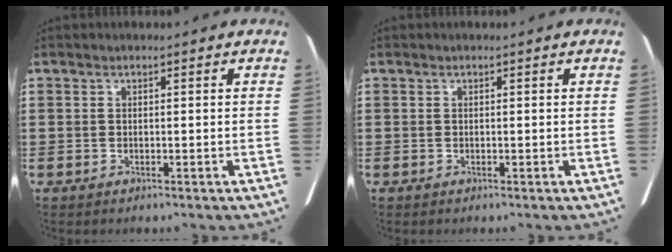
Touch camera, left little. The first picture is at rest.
{"total": 0.0}